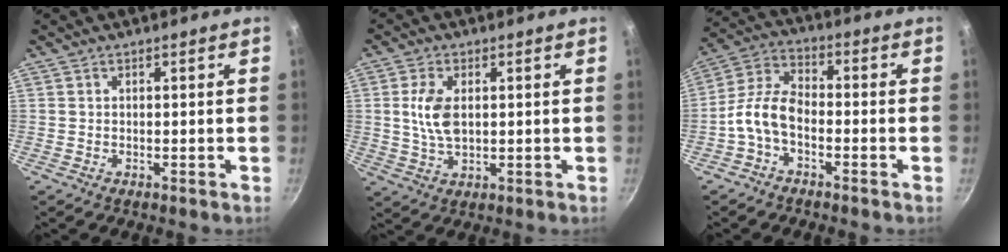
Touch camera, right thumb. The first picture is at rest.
{"total": 6.9, "force": [1.0, 3.9, 5.7], "torque": [-0.108, -0.004, 0.021]}
{"total": 8.1, "force": [-3.0, 4.5, 6.0], "torque": [-0.120, 0.042, -0.074]}